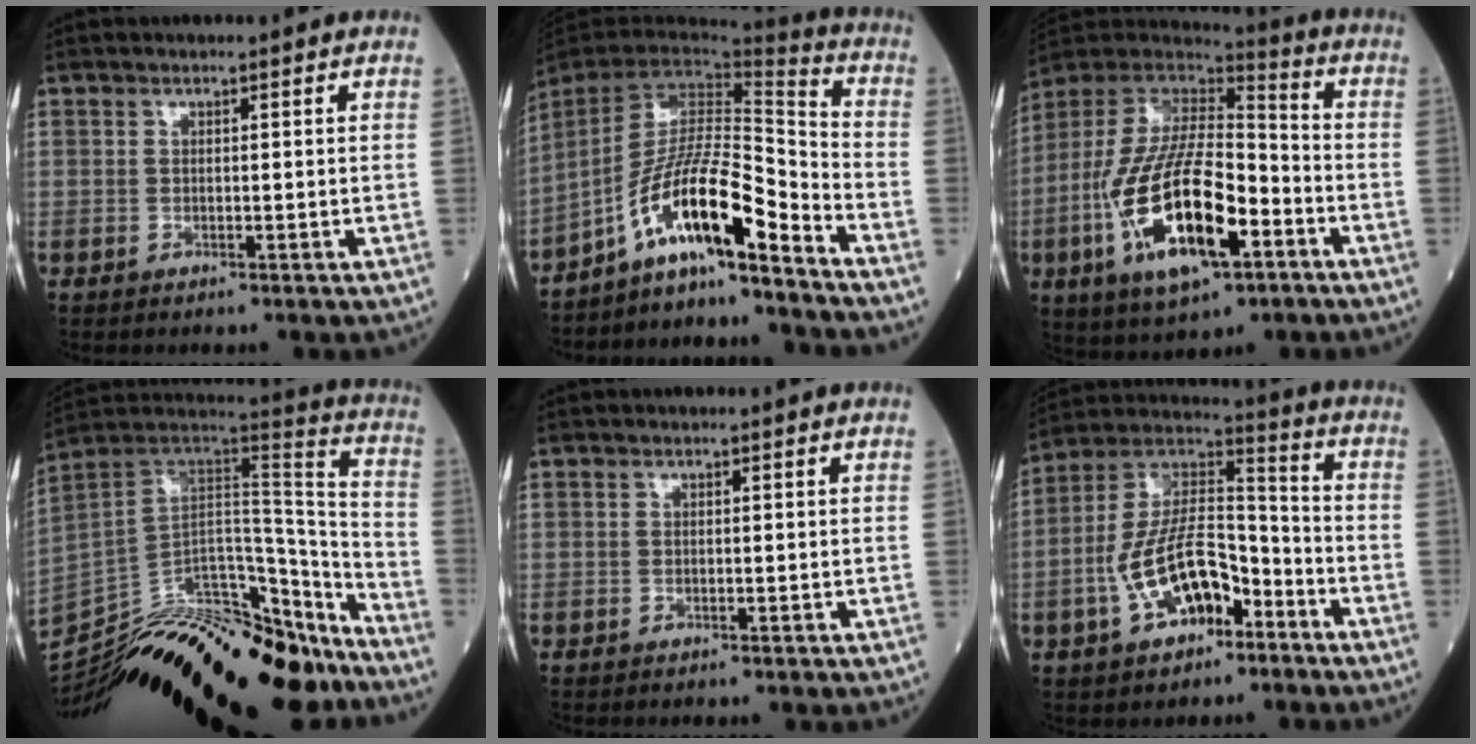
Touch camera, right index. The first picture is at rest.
{"total": 13.2, "force": [-9.5, 1.0, 9.2], "torque": [-0.164, 0.022, -0.173]}
{"total": 21.3, "force": [-7.5, 7.3, 18.6], "torque": [-0.395, -0.016, -0.132]}
{"total": 31.2, "force": [-26.5, 7.4, 14.8], "torque": [-0.251, 0.002, -0.404]}
{"total": 0.0}
{"total": 14.0, "force": [-5.6, 6.8, 10.9], "torque": [-0.221, 0.027, -0.097]}